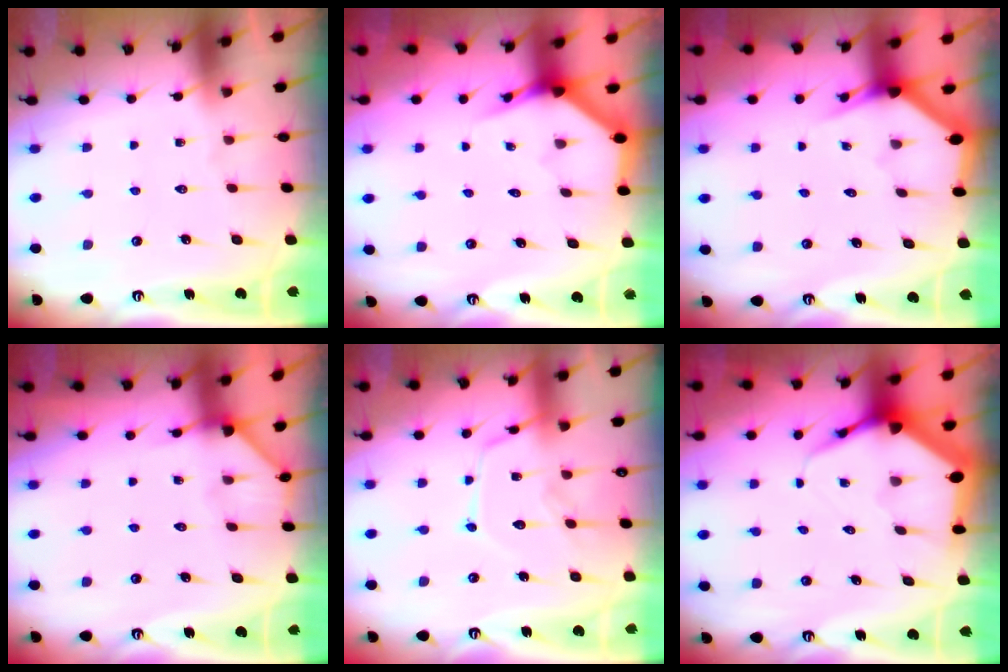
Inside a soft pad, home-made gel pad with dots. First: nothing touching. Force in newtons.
{"total": 3.8, "press": 3.8, "slide": 0.2}
{"total": 2.8, "press": 2.8, "slide": 0.1}
{"total": 3.7, "press": 3.7, "slide": 0.1}
{"total": 13.4, "press": 13.3, "slide": 1.2}
{"total": 7.0, "press": 7.0, "slide": 0.7}